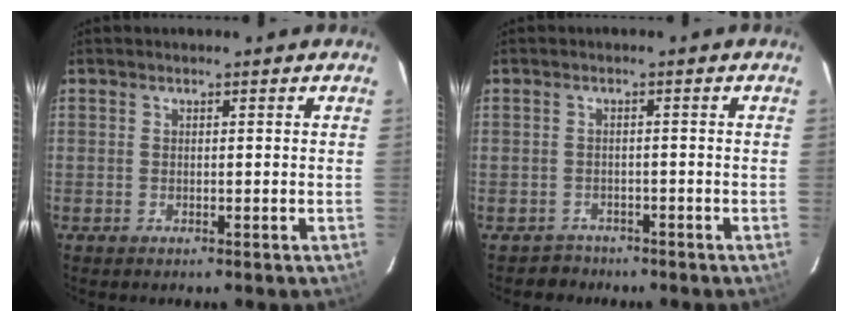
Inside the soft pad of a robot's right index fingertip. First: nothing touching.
{"total": 2.9, "force": [-2.1, 2.0, -0.6], "torque": [0.007, 0.016, -0.033]}